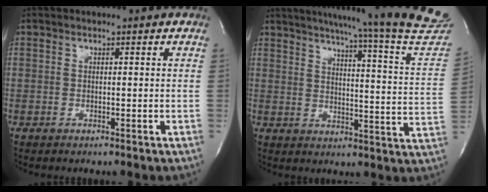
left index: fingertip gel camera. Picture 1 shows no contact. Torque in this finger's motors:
{"motor_torque": [0.23, -0.24, 0.22, 0.07]}